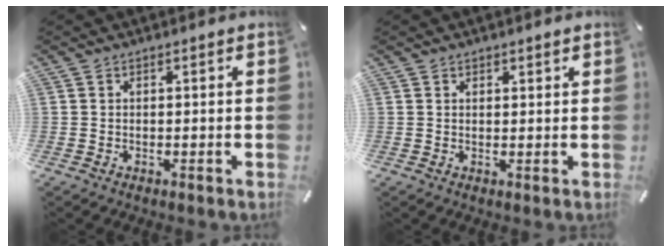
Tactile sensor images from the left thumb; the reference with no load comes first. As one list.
[{"total": 1.0, "force": [0.7, 0.6, 0.1], "torque": [0.005, -0.004, 0.013]}]